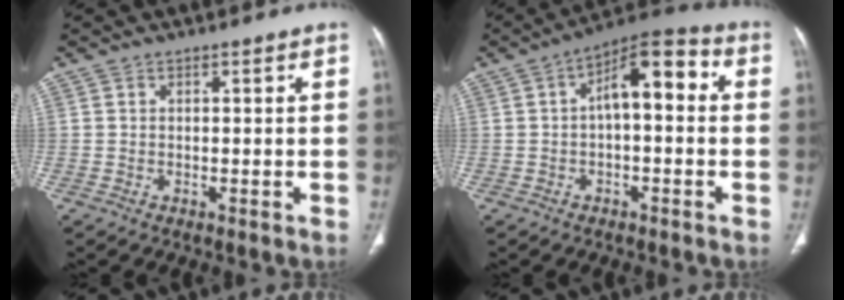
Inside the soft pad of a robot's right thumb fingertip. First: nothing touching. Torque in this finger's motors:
{"motor_torque": [1.07, 3.09, 1.45, -0.26, 0.11]}